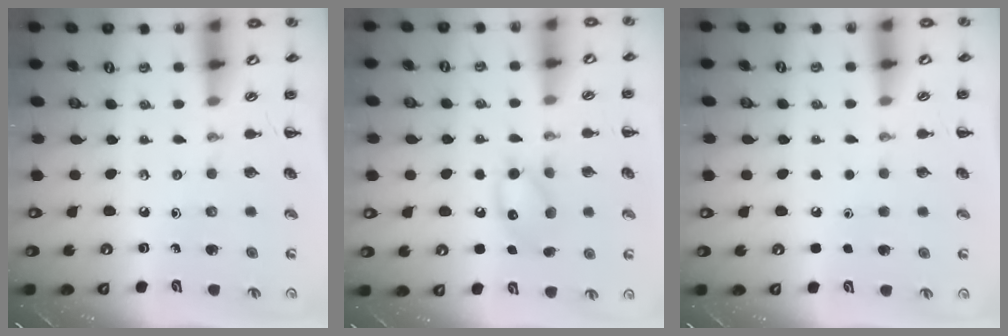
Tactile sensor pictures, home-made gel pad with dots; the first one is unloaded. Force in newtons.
{"total": 10.9, "press": 10.9, "slide": 0.9}
{"total": 1.8, "press": 1.7, "slide": 0.1}